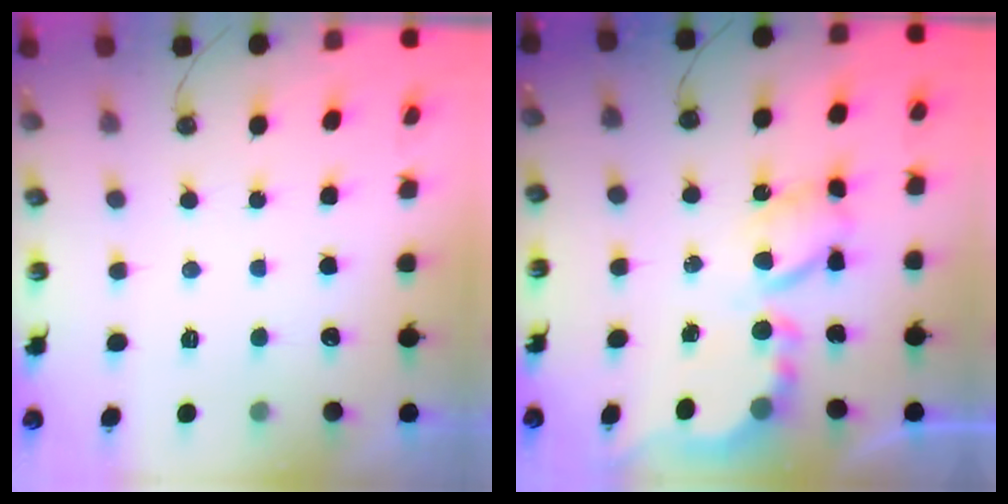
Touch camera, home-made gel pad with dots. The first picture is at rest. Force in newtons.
{"total": 7.9, "press": 7.8, "slide": 0.6}